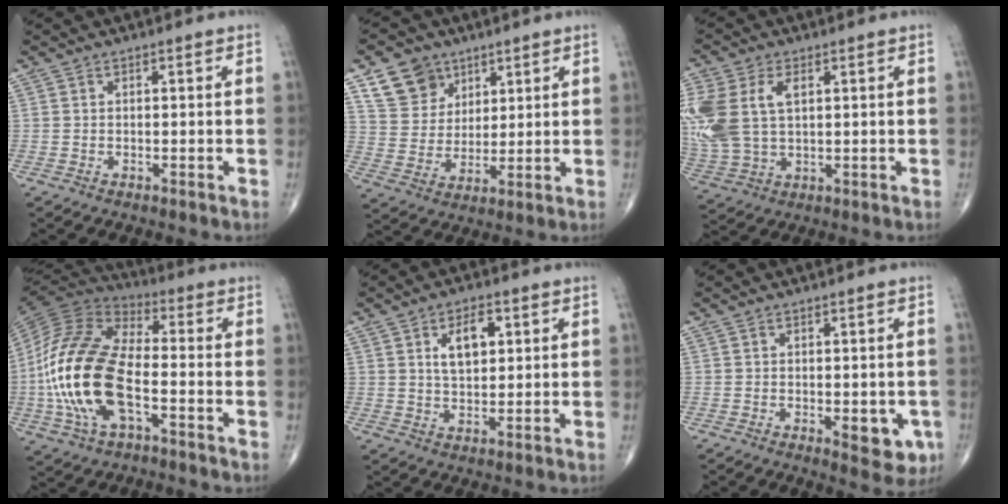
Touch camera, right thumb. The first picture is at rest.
{"total": 9.9, "force": [5.9, 7.5, 2.8], "torque": [-0.024, -0.031, 0.116]}
{"total": 16.6, "force": [3.6, 10.5, 12.4], "torque": [-0.317, 0.002, 0.074]}
{"total": 20.9, "force": [-4.4, 10.2, 17.7], "torque": [-0.376, 0.020, -0.083]}
{"total": 6.9, "force": [2.3, 3.7, 5.3], "torque": [-0.074, -0.008, 0.043]}
{"total": 6.2, "force": [-1.5, 3.0, 5.2], "torque": [-0.041, -0.008, -0.012]}